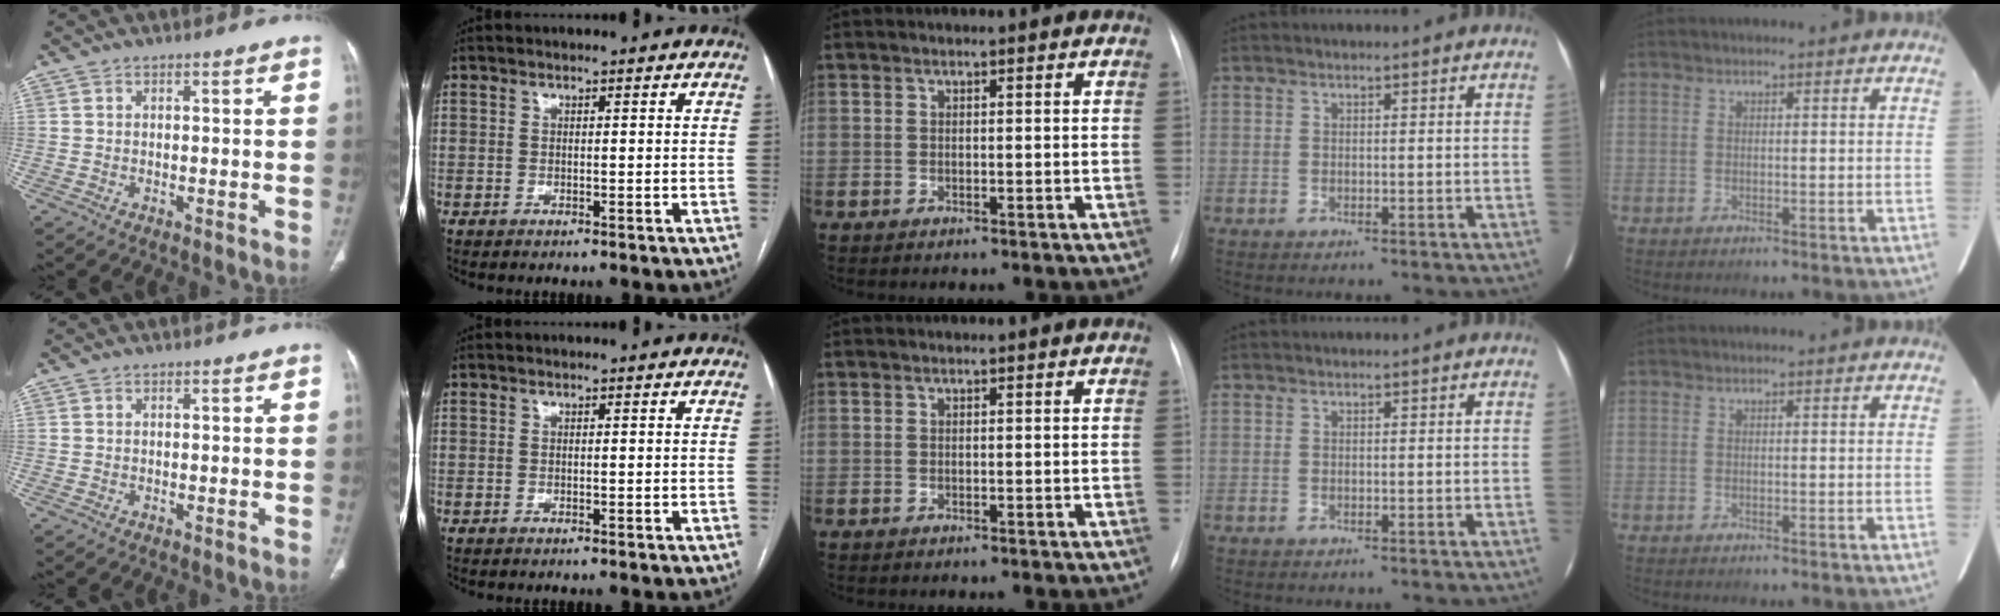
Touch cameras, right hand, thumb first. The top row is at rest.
{}